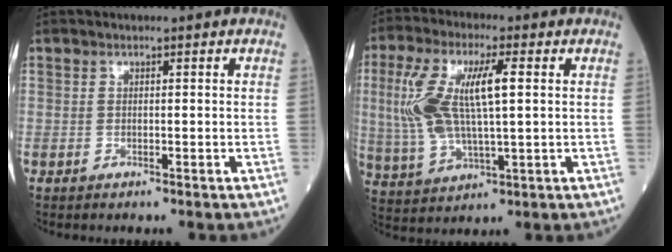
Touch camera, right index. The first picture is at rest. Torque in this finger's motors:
{"motor_torque": [0.57, 0.19, 0.33, 0.21]}